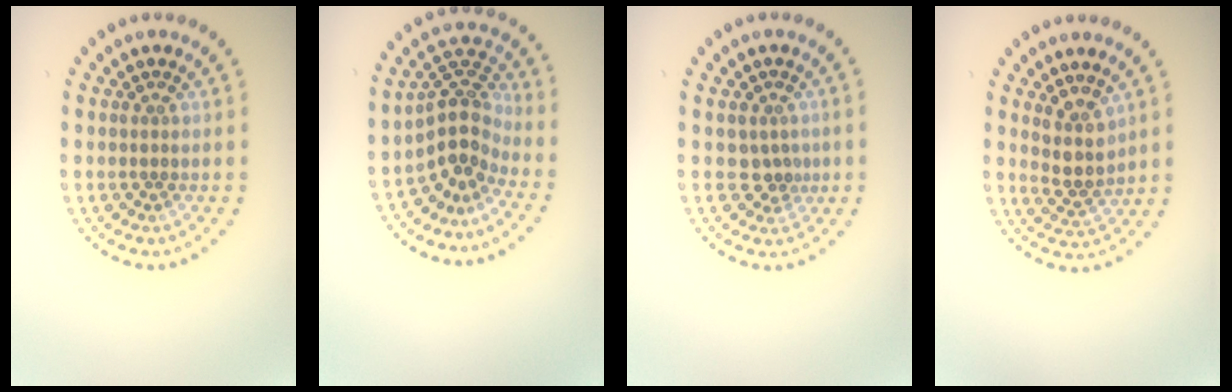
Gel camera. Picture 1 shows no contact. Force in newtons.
{"total": 3.7, "press": 2.7, "slide": 2.5}
{"total": 1.5, "press": 1.2, "slide": 1.0}
{"total": 2.9, "press": 2.2, "slide": 1.8}